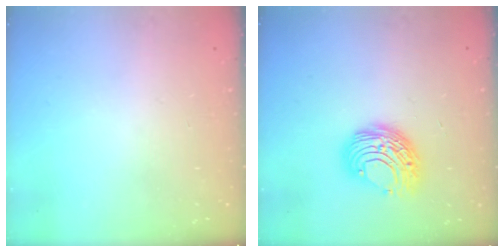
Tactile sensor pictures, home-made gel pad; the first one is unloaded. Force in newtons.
{"total": 9.5, "press": 9.5, "slide": 0.5}